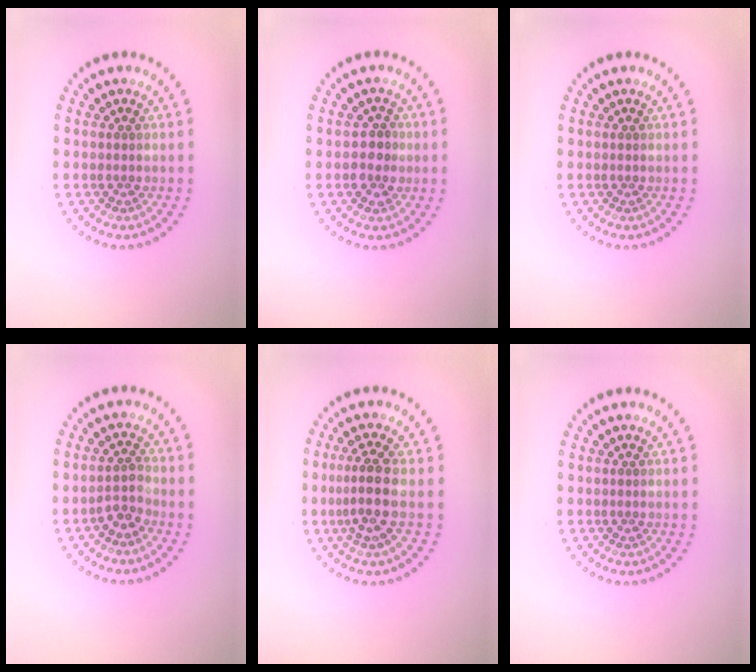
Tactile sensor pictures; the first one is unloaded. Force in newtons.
{"total": 2.1, "press": 2.0, "slide": 0.4}
{"total": 0.0}
{"total": 1.6, "press": 1.3, "slide": 0.9}
{"total": 3.0, "press": 2.3, "slide": 1.8}
{"total": 0.0}